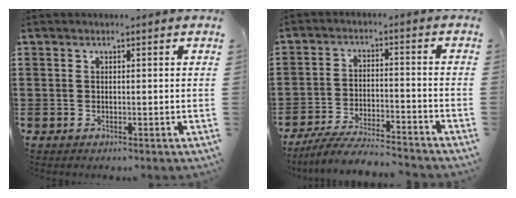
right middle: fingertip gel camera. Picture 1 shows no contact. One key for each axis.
{"total": 6.3, "fx": -5.9, "fy": 0.3, "fz": 2.2, "tx": -0.052, "ty": -0.009, "tz": -0.117}